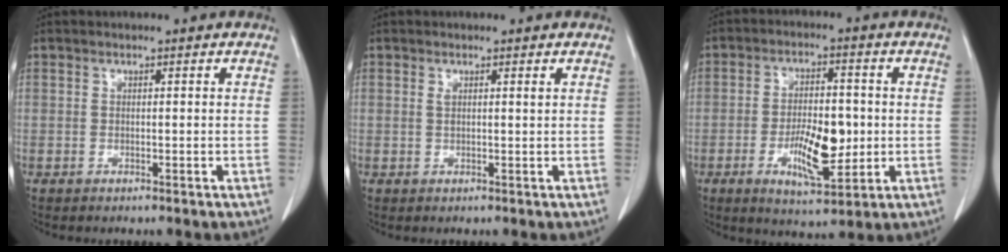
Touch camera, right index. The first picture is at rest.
{"total": 0.9, "force": [0.5, 0.0, 0.8], "torque": [-0.019, -0.002, 0.009]}
{"total": 9.8, "force": [-1.8, 3.4, 9.0], "torque": [-0.159, -0.004, -0.024]}